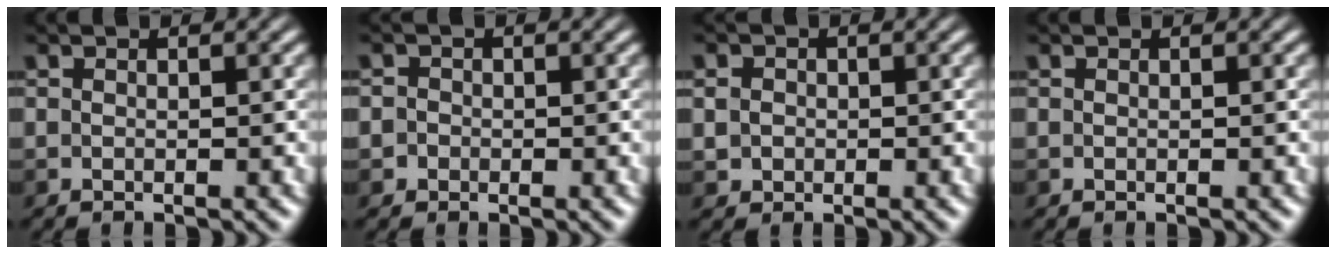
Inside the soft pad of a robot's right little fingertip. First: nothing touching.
{"total": 1.4, "force": [-0.4, 1.3, 0.1], "torque": [-0.003, -0.002, -0.012]}
{"total": 1.9, "force": [0.3, 1.8, 0.6], "torque": [-0.023, 0.004, -0.003]}
{"total": 0.0}